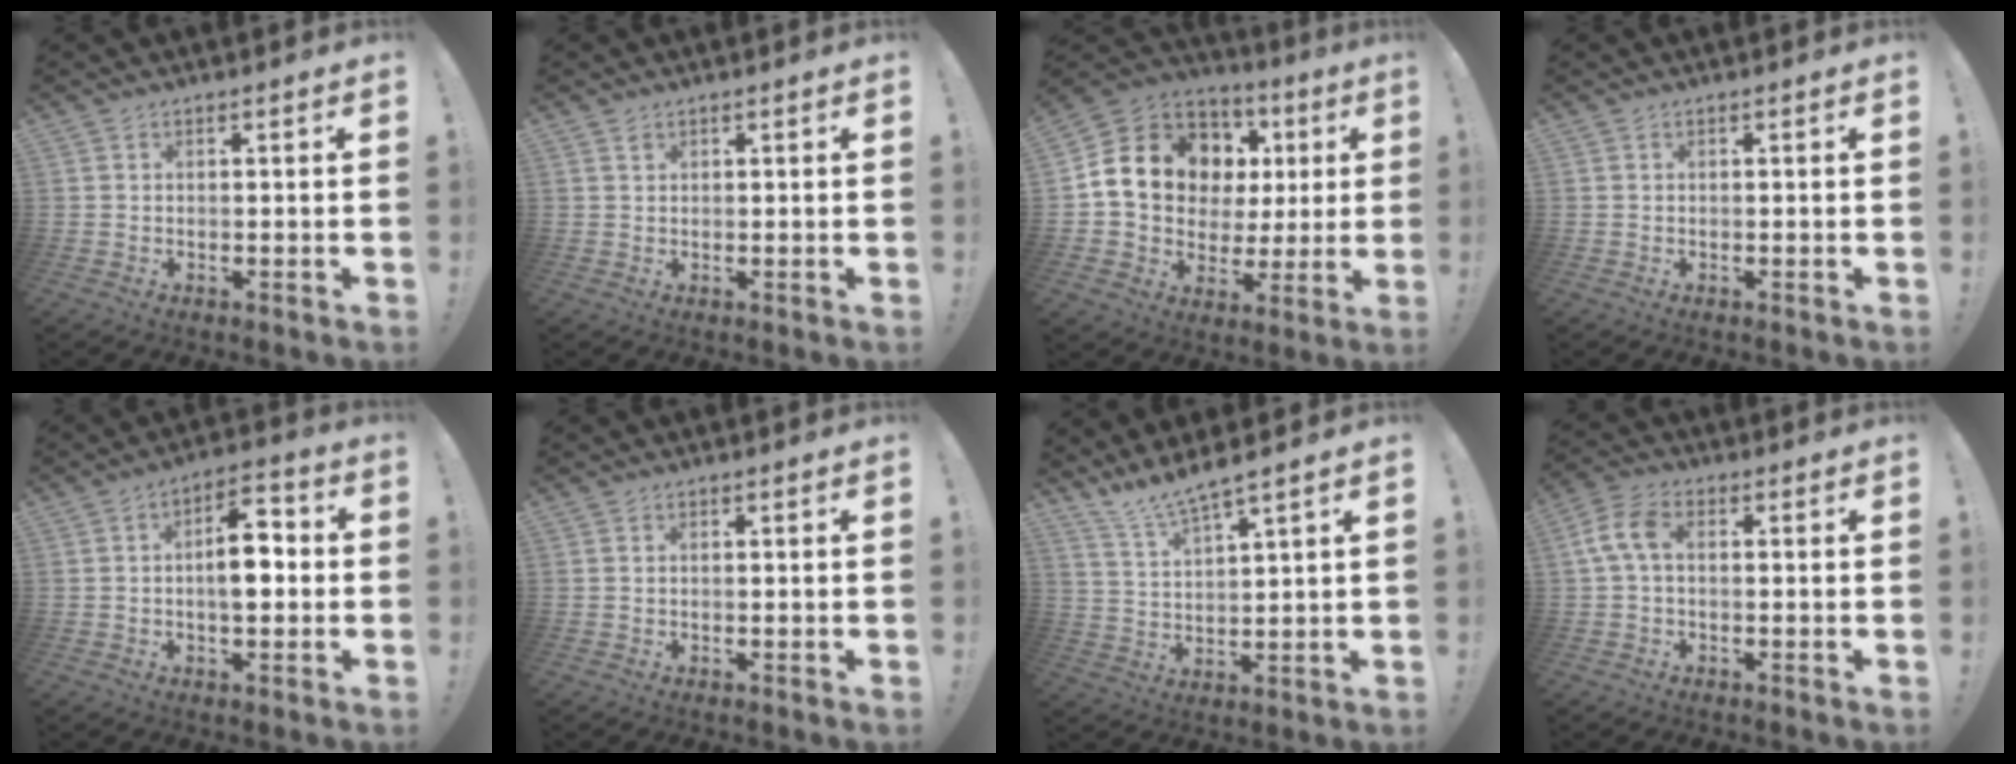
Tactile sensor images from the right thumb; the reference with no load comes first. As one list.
[{"total": 0.9, "force": [0.7, 0.5, 0.3], "torque": [-0.001, -0.003, 0.011]}, {"total": 16.9, "force": [4.8, 13.4, 9.0], "torque": [-0.134, -0.013, 0.110]}, {"total": 0.0}, {"total": 10.5, "force": [-0.8, 5.7, 8.8], "torque": [-0.129, 0.017, -0.013]}, {"total": 0.0}, {"total": 7.0, "force": [6.4, -0.4, 2.9], "torque": [-0.068, -0.040, 0.115]}, {"total": 6.8, "force": [0.6, 3.8, 5.6], "torque": [-0.117, 0.009, 0.016]}]